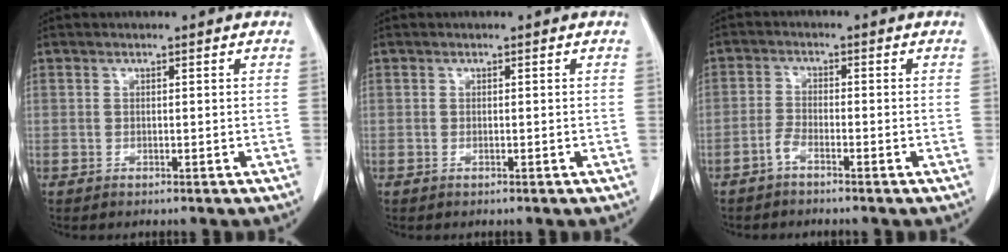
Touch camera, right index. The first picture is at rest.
{"total": 0.0}
{"total": 2.2, "force": [-1.8, 0.4, 1.2], "torque": [-0.028, 0.001, -0.040]}